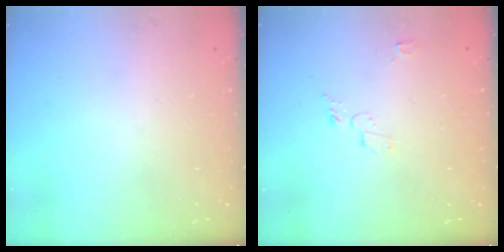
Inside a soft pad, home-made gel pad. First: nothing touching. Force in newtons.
{"total": 4.6, "press": 4.6, "slide": 0.5}